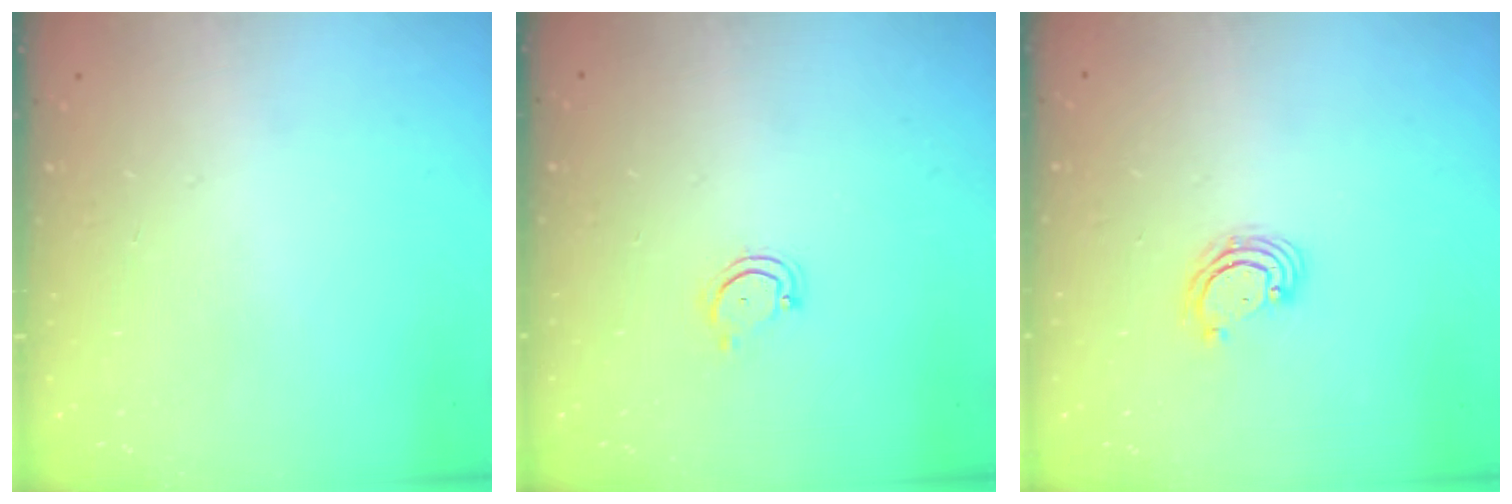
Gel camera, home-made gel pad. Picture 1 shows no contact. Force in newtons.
{"total": 3.8, "press": 3.8, "slide": 0.2}
{"total": 3.8, "press": 3.8, "slide": 0.2}